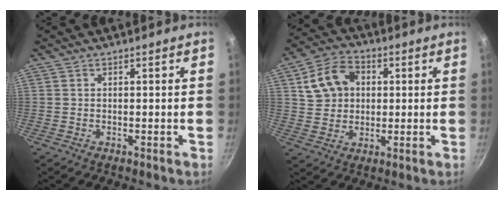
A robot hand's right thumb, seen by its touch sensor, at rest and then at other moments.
{"total": 10.5, "force": [2.5, 8.4, 5.9], "torque": [-0.086, 0.013, 0.042]}